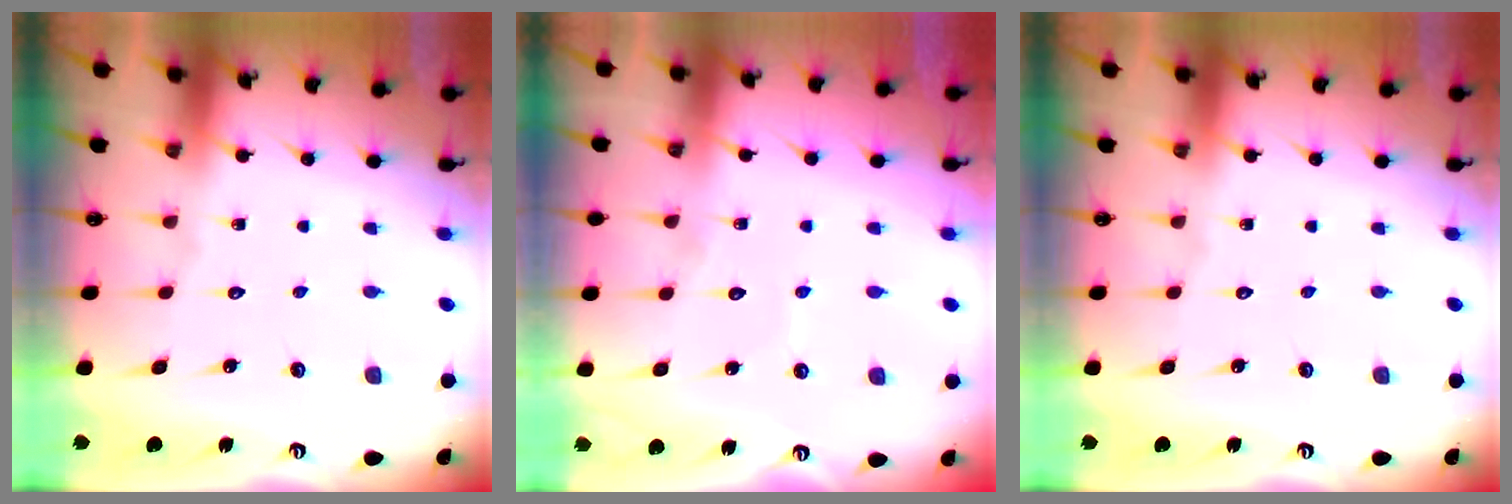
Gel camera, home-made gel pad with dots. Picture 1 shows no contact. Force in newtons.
{"total": 4.5, "press": 4.5, "slide": 0.5}
{"total": 0.0}